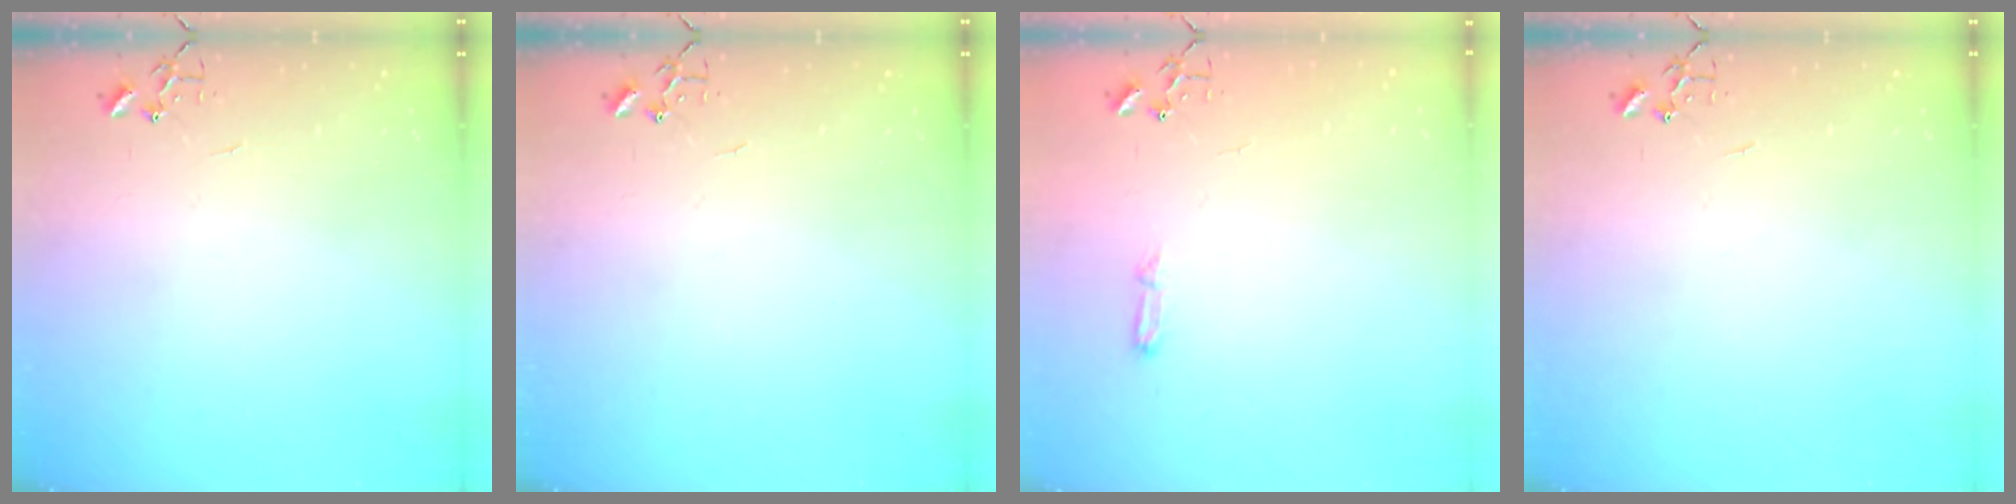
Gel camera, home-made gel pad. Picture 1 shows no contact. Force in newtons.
{"total": 0.0}
{"total": 4.8, "press": 4.8, "slide": 0.5}
{"total": 0.0}